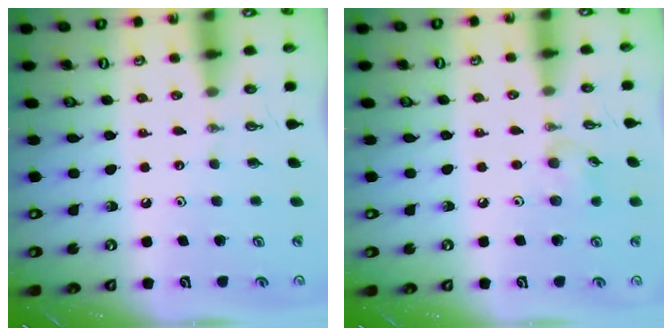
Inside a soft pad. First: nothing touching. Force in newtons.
{"total": 6.5, "press": 6.4, "slide": 1.3}